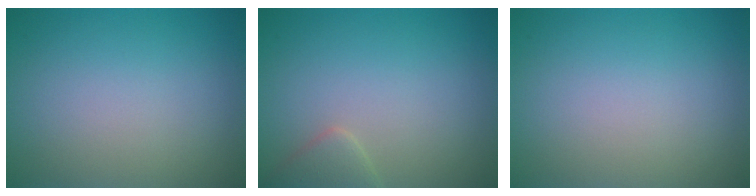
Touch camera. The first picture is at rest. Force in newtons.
{"total": 1.8, "press": 1.8, "slide": 0.1}
{"total": 0.0}